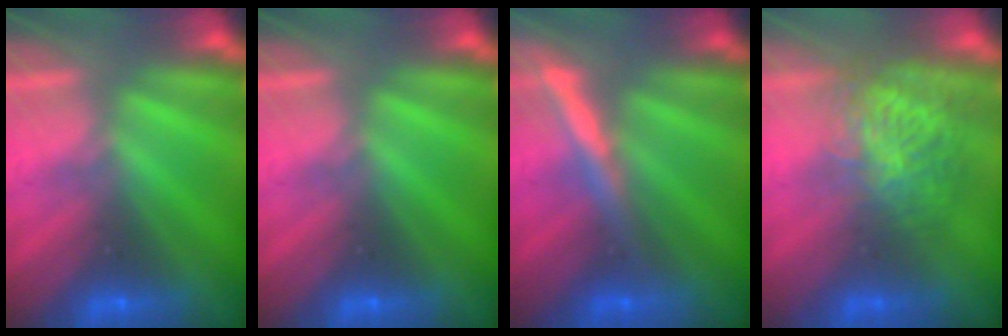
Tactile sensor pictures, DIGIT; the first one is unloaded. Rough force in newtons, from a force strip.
{"total": 0.0}
{"total": 3.7}
{"total": 3.6}